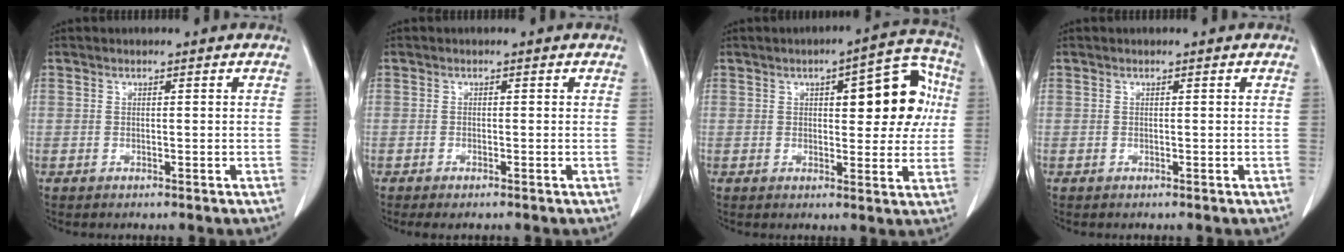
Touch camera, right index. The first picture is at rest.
{"total": 1.4, "force": [-1.1, 0.2, 0.9], "torque": [-0.011, -0.004, -0.015]}
{"total": 11.5, "force": [2.4, 4.0, 10.6], "torque": [-0.119, 0.033, 0.028]}
{"total": 0.0}